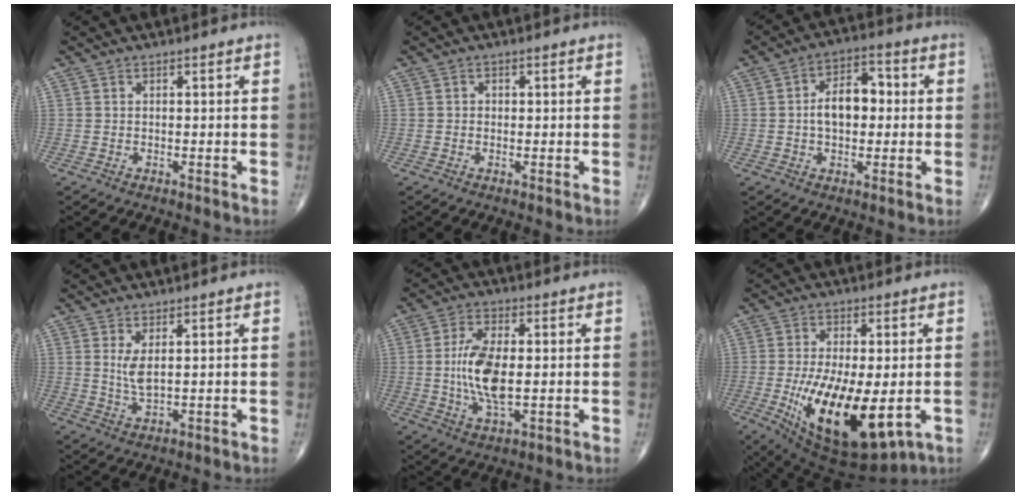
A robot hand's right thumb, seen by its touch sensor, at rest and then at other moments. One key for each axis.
{"total": 0.8, "fx": 0.1, "fy": 0.7, "fz": 0.3, "tx": 0.000, "ty": 0.002, "tz": -0.001}
{"total": 9.2, "fx": 0.2, "fy": 5.7, "fz": 7.2, "tx": -0.097, "ty": 0.024, "tz": -0.005}
{"total": 3.7, "fx": 1.1, "fy": 1.2, "fz": 3.3, "tx": -0.067, "ty": -0.015, "tz": 0.029}
{"total": 10.8, "fx": -0.1, "fy": 4.8, "fz": 9.6, "tx": -0.192, "ty": -0.005, "tz": -0.001}
{"total": 18.7, "fx": -4.2, "fy": 7.8, "fz": 16.4, "tx": -0.295, "ty": -0.025, "tz": -0.046}